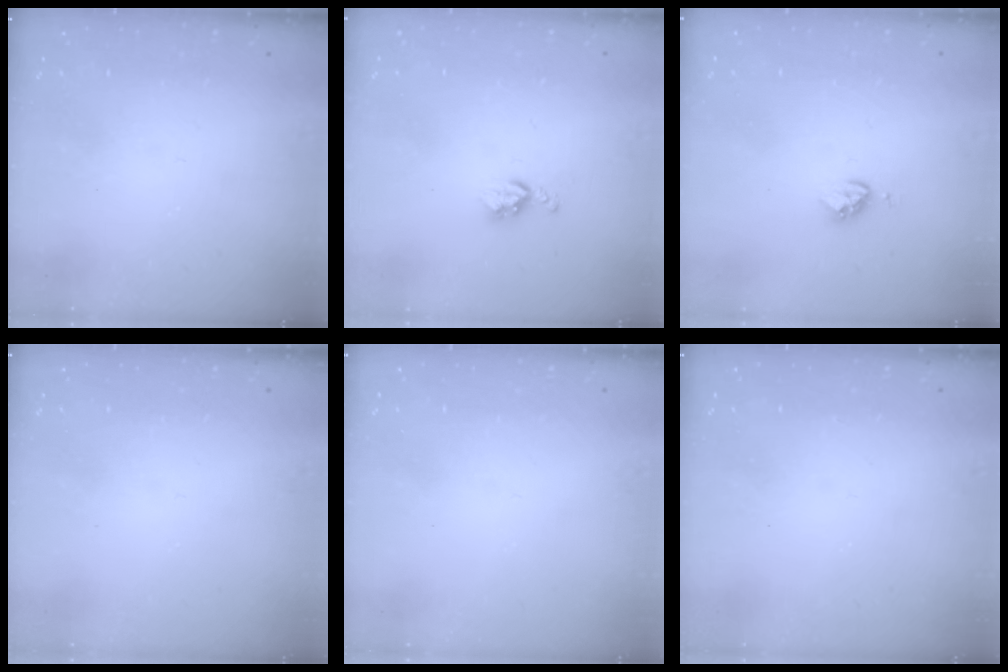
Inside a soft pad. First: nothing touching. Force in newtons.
{"total": 5.1, "press": 5.1, "slide": 0.7}
{"total": 3.9, "press": 3.8, "slide": 0.4}
{"total": 0.0}
{"total": 0.0}
{"total": 0.0}